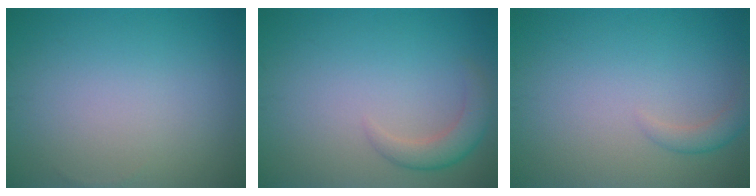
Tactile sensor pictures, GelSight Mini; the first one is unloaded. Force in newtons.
{"total": 2.6, "press": 2.6, "slide": 0.3}
{"total": 1.5, "press": 1.5, "slide": 0.1}